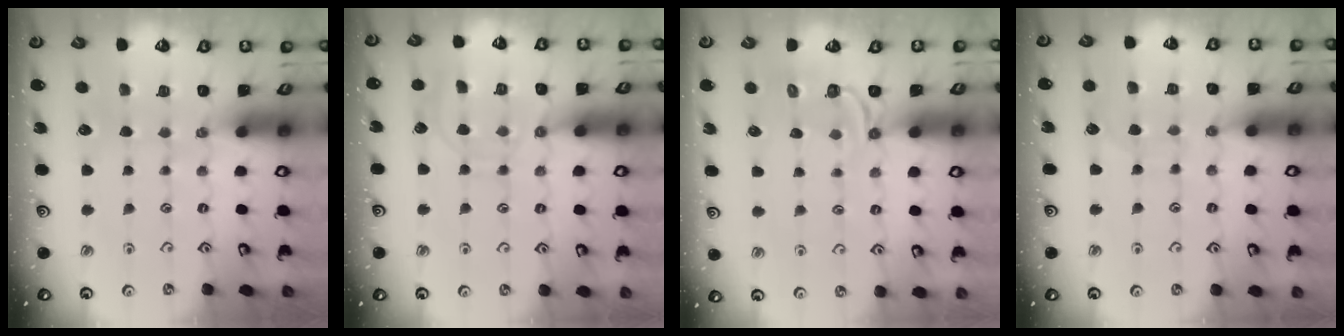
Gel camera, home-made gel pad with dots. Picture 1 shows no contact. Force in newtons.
{"total": 9.2, "press": 9.2, "slide": 0.8}
{"total": 3.6, "press": 3.0, "slide": 2.1}
{"total": 6.3, "press": 6.3, "slide": 0.6}